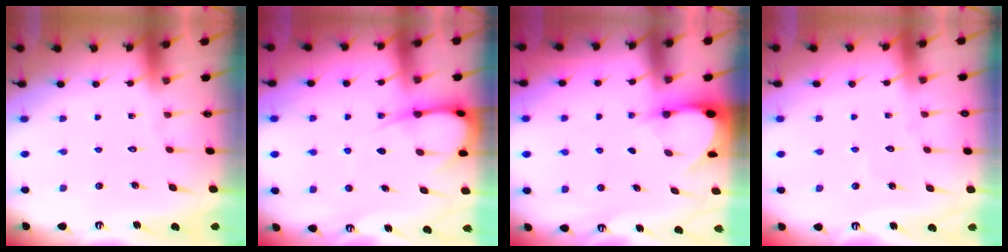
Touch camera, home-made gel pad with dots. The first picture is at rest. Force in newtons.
{"total": 7.7, "press": 7.7, "slide": 0.9}
{"total": 3.0, "press": 3.0, "slide": 0.4}
{"total": 2.8, "press": 2.8, "slide": 0.3}